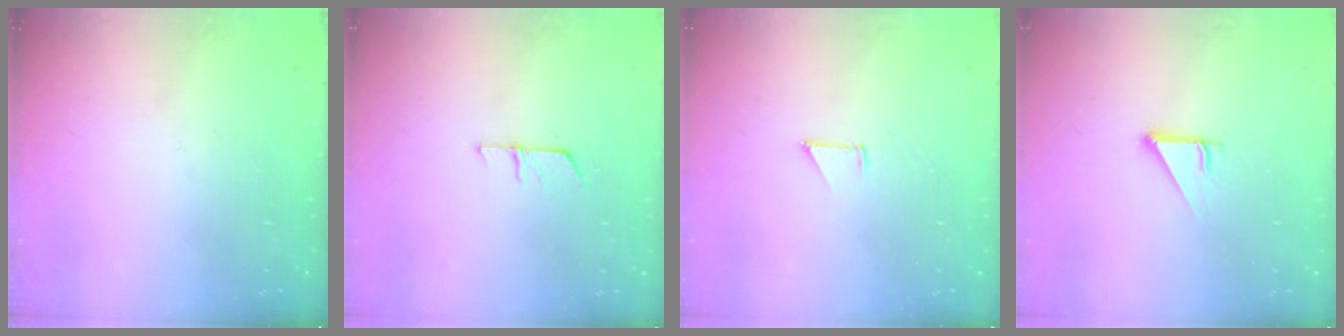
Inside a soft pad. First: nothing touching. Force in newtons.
{"total": 5.4, "press": 5.4, "slide": 0.4}
{"total": 0.9, "press": 0.9, "slide": 0.1}
{"total": 2.5, "press": 2.5, "slide": 0.1}